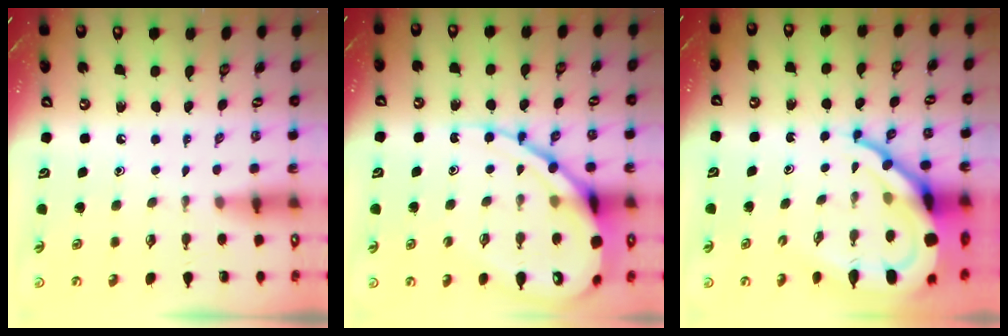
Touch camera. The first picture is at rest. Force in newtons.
{"total": 16.2, "press": 16.2, "slide": 1.3}
{"total": 16.8, "press": 16.7, "slide": 1.7}